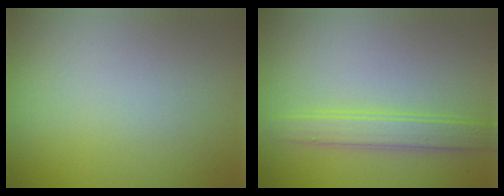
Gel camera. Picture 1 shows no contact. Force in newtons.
{"total": 2.6, "press": 2.6, "slide": 0.1}